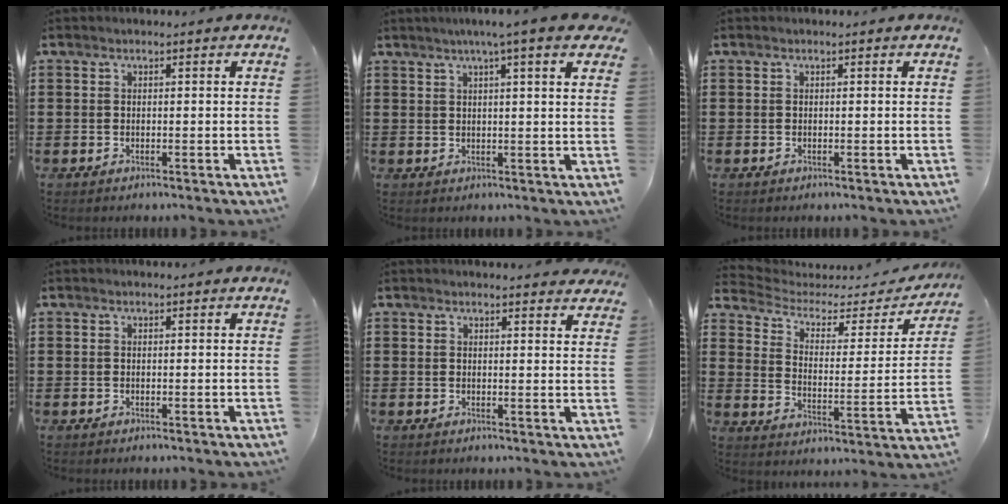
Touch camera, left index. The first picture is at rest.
{"total": 5.4, "force": [3.4, 0.0, 4.2], "torque": [-0.082, -0.001, 0.056]}
{"total": 0.0}
{"total": 0.0}
{"total": 1.9, "force": [1.8, 0.1, 0.5], "torque": [-0.005, -0.003, 0.033]}
{"total": 3.7, "force": [2.8, 2.0, 1.5], "torque": [-0.052, -0.017, 0.040]}